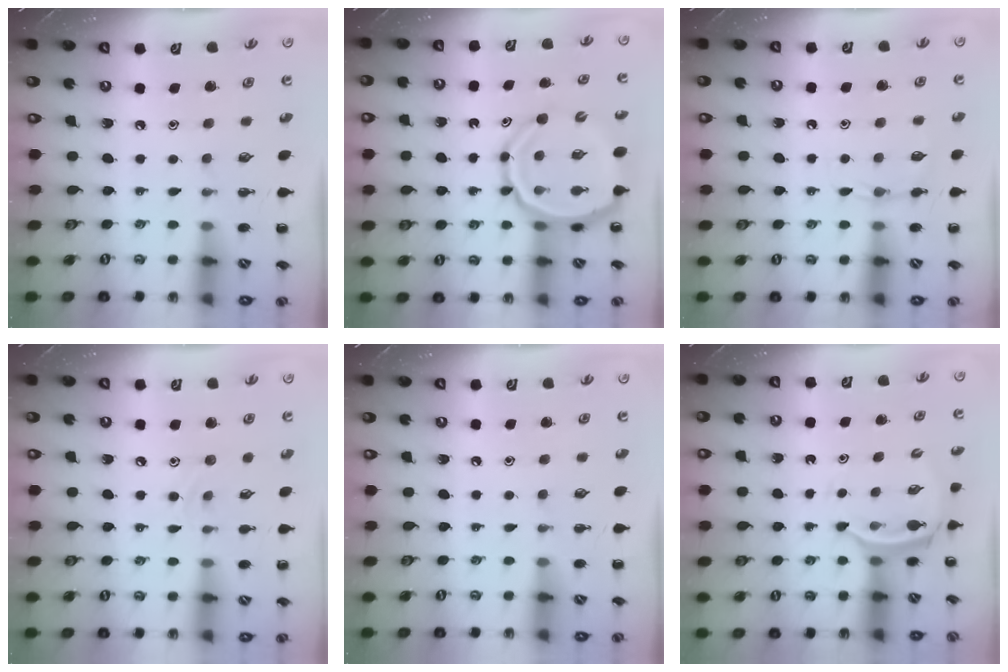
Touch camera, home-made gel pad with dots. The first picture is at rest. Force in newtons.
{"total": 13.6, "press": 13.0, "slide": 3.9}
{"total": 4.6, "press": 4.3, "slide": 1.7}
{"total": 6.5, "press": 6.3, "slide": 1.8}
{"total": 0.0}
{"total": 3.9, "press": 3.9, "slide": 0.6}